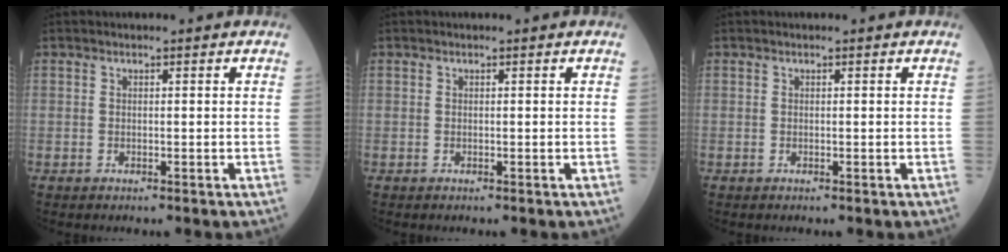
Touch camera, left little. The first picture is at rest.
{"total": 0.0}
{"total": 0.0}